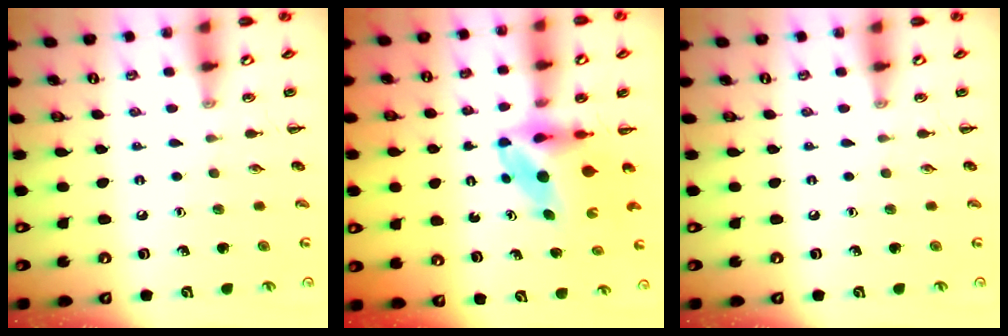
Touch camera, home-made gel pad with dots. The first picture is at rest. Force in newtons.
{"total": 6.0, "press": 5.7, "slide": 1.8}
{"total": 0.0}